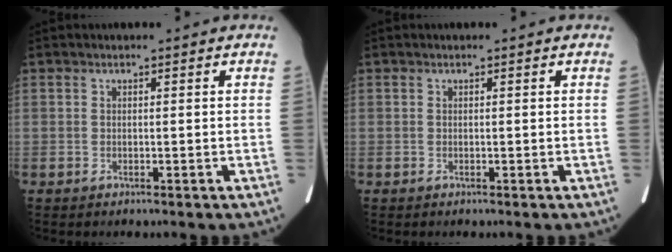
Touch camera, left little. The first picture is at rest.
{"total": 0.0}